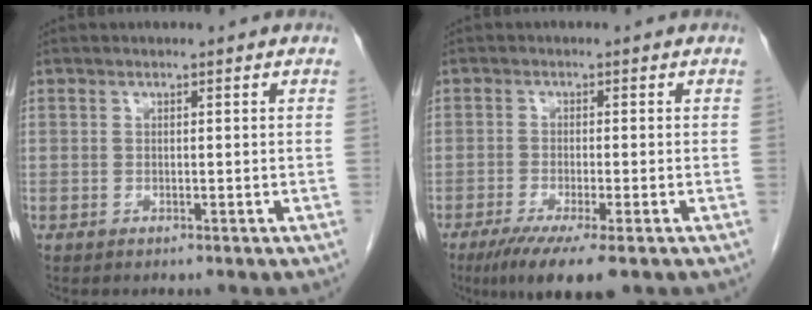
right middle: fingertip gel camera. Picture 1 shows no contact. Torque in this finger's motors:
{"motor_torque": [1.26, -0.88, 0.17, 0.07]}